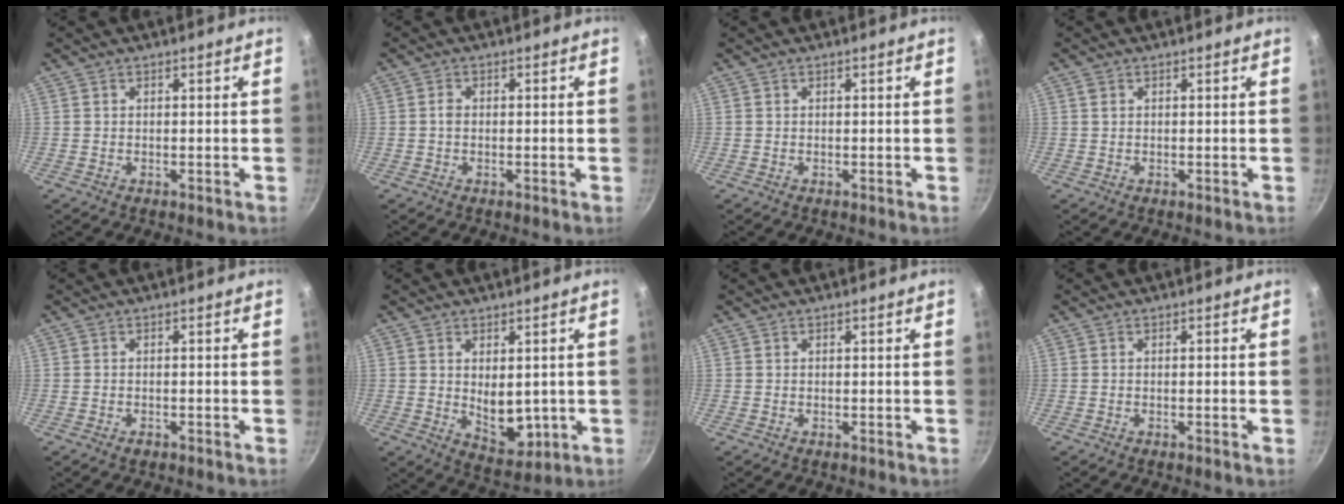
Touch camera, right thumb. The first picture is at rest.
{"total": 1.5, "force": [-0.3, 0.7, 1.2], "torque": [-0.030, 0.006, -0.011]}
{"total": 0.0}
{"total": 0.8, "force": [0.3, 0.6, 0.5], "torque": [-0.009, 0.001, 0.006]}
{"total": 1.0, "force": [-0.7, 0.4, 0.6], "torque": [-0.017, 0.005, -0.010]}
{"total": 8.1, "force": [0.3, 4.9, 6.4], "torque": [-0.079, -0.026, 0.023]}
{"total": 0.0}
{"total": 0.7, "force": [-0.2, 0.0, 0.6], "torque": [-0.014, 0.002, -0.005]}